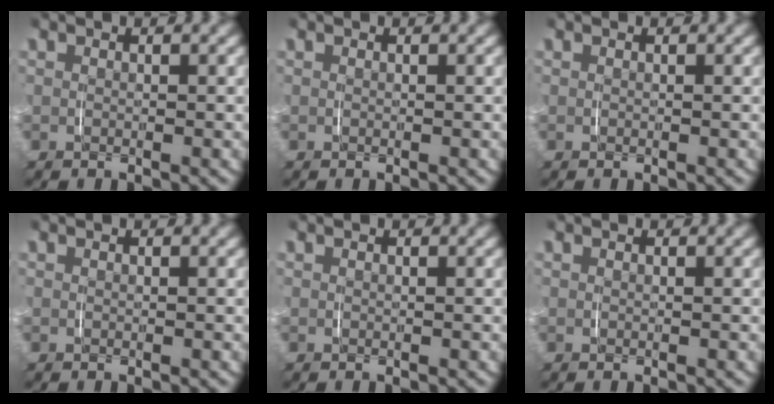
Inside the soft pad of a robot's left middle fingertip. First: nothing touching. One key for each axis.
{"total": 0.0}
{"total": 0.0}
{"total": 0.0}
{"total": 0.0}
{"total": 0.0}